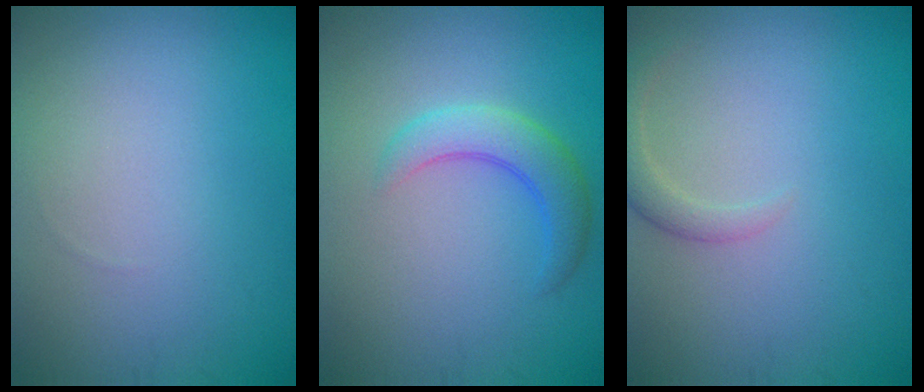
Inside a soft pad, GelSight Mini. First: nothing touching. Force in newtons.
{"total": 3.3, "press": 3.3, "slide": 0.2}
{"total": 1.9, "press": 1.9, "slide": 0.2}